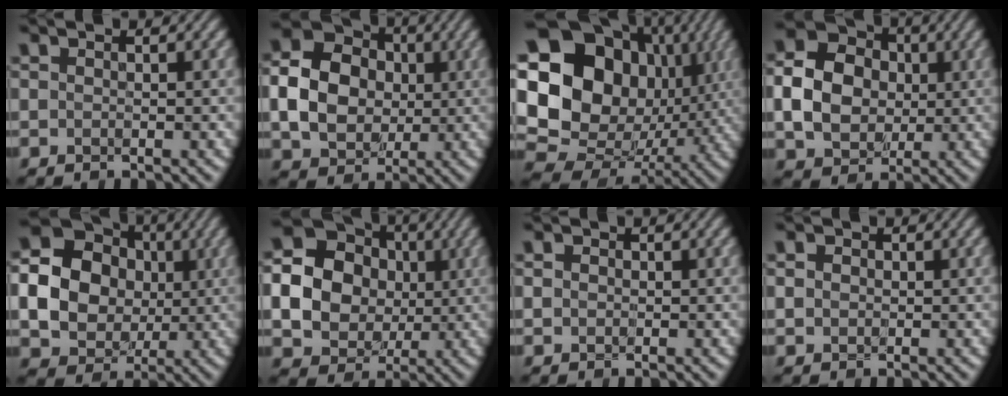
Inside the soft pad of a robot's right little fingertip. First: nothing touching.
{"total": 8.9, "force": [-0.4, 7.6, 4.6], "torque": [-0.100, 0.011, -0.007]}
{"total": 21.3, "force": [3.4, 18.1, 10.6], "torque": [-0.231, 0.020, 0.057]}
{"total": 7.3, "force": [-0.6, 6.2, 3.8], "torque": [-0.086, 0.005, -0.008]}
{"total": 16.7, "force": [1.5, 15.5, 6.1], "torque": [-0.165, 0.016, 0.011]}
{"total": 18.4, "force": [1.9, 17.2, 6.3], "torque": [-0.165, 0.010, 0.012]}
{"total": 0.5, "force": [0.0, 0.5, -0.1], "torque": [-0.005, -0.001, 0.004]}
{"total": 0.8, "force": [0.1, 0.8, 0.1], "torque": [-0.011, 0.000, 0.005]}